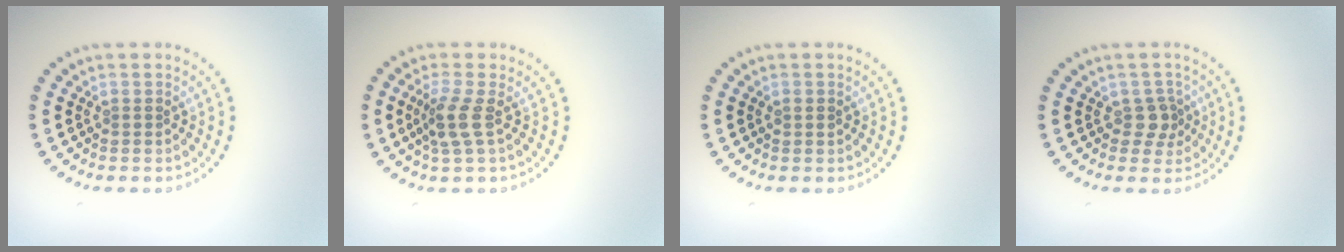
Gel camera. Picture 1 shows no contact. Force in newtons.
{"total": 2.5, "press": 1.9, "slide": 1.7}
{"total": 0.9, "press": 0.9, "slide": 0.3}
{"total": 1.7, "press": 1.4, "slide": 0.9}